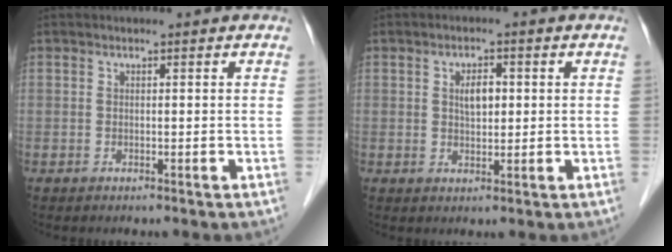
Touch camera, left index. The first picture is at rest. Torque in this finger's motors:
{"motor_torque": [0.23, 0.03, 0.05, 0.03]}